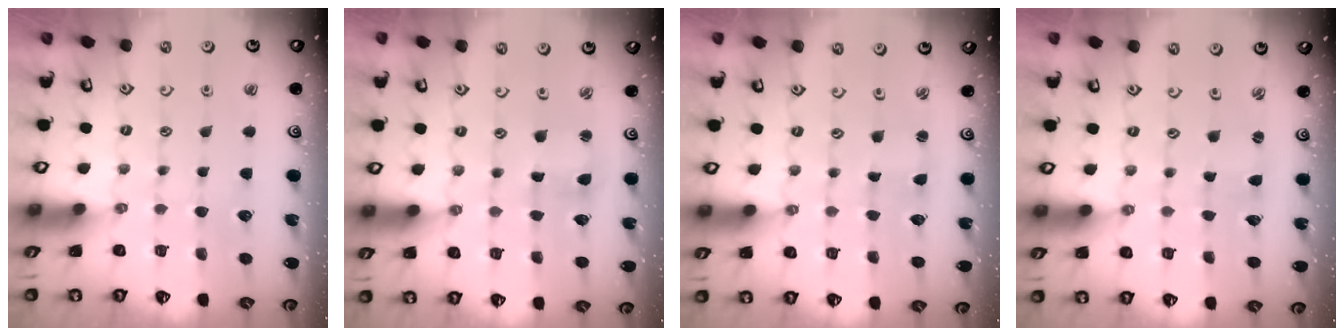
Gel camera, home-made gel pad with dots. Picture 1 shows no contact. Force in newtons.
{"total": 2.2, "press": 2.2, "slide": 0.3}
{"total": 0.6, "press": 0.6, "slide": 0.0}
{"total": 1.2, "press": 1.2, "slide": 0.2}